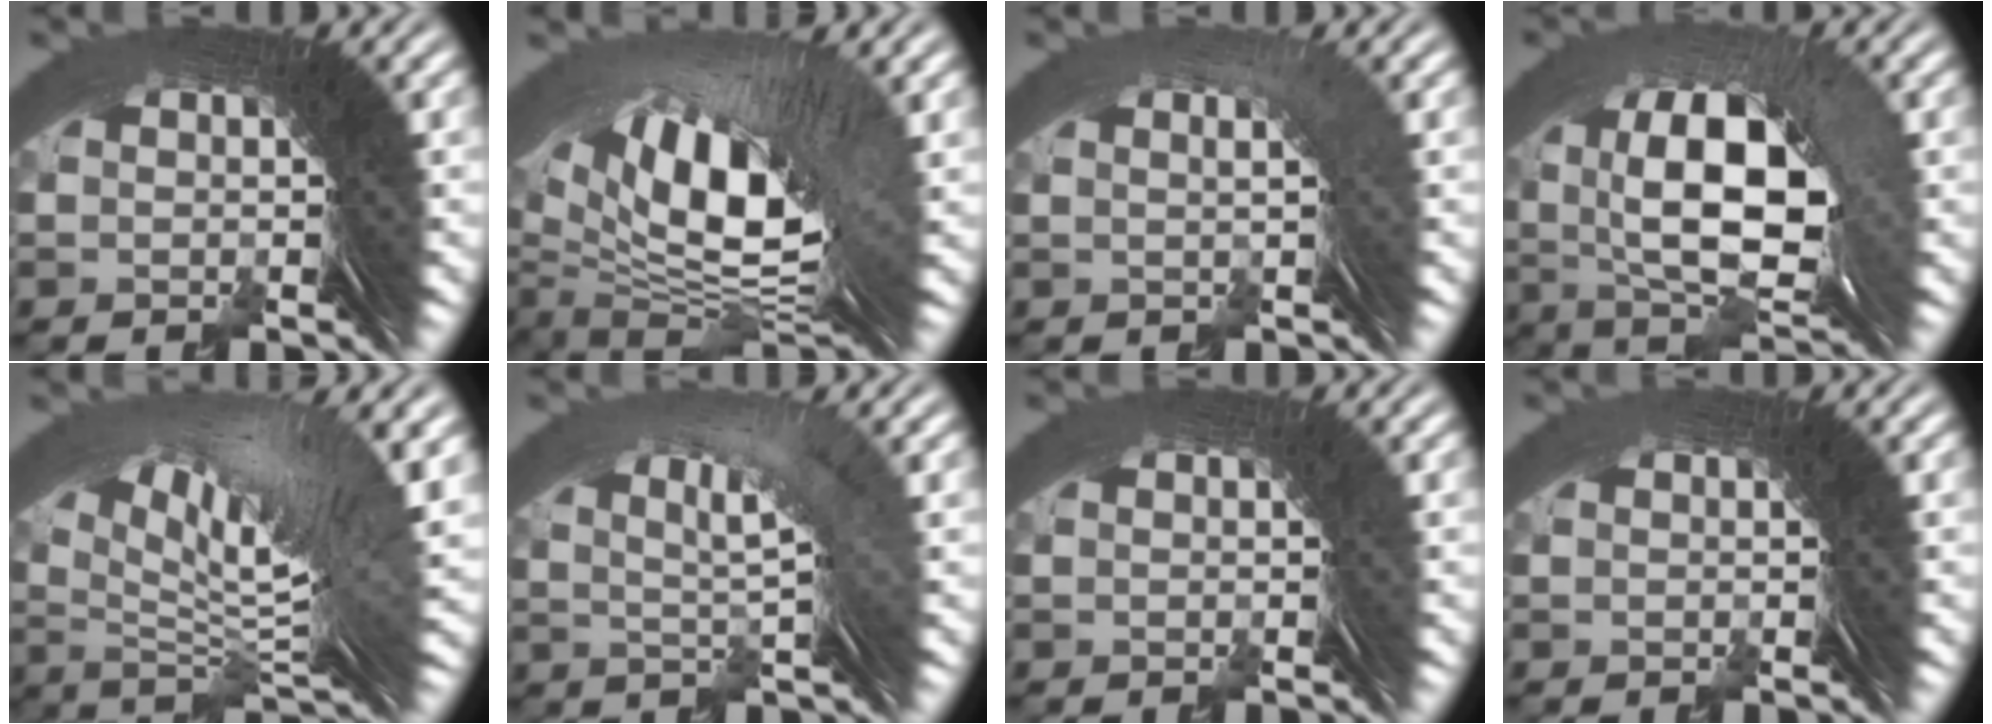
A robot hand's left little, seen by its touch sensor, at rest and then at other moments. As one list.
[{"total": 10.7, "force": [0.3, 5.5, 9.1], "torque": [-0.165, -0.031, 0.032]}, {"total": 1.4, "force": [0.1, -1.1, 0.9], "torque": [-0.004, 0.015, 0.003]}, {"total": 9.3, "force": [1.2, 4.7, 7.9], "torque": [-0.130, -0.009, 0.035]}, {"total": 10.1, "force": [3.5, 3.2, 9.0], "torque": [-0.130, 0.015, 0.054]}, {"total": 3.4, "force": [1.6, -0.7, 2.8], "torque": [-0.026, 0.018, 0.025]}, {"total": 0.0}, {"total": 0.0}]